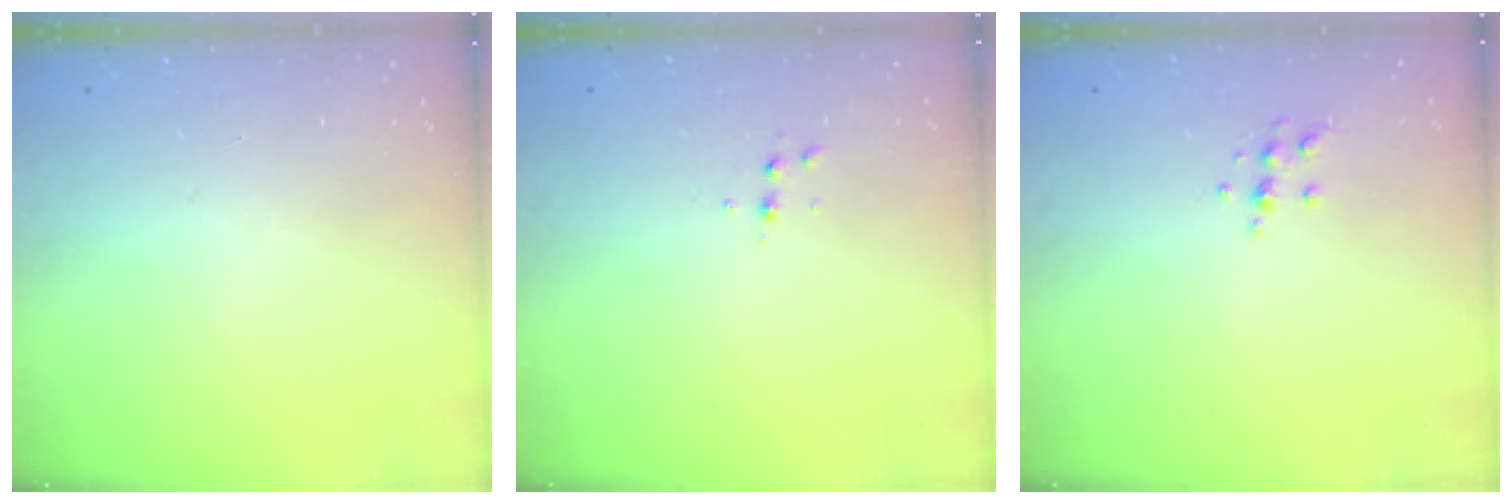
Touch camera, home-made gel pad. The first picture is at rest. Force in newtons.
{"total": 4.1, "press": 4.0, "slide": 1.1}
{"total": 6.2, "press": 6.2, "slide": 0.8}